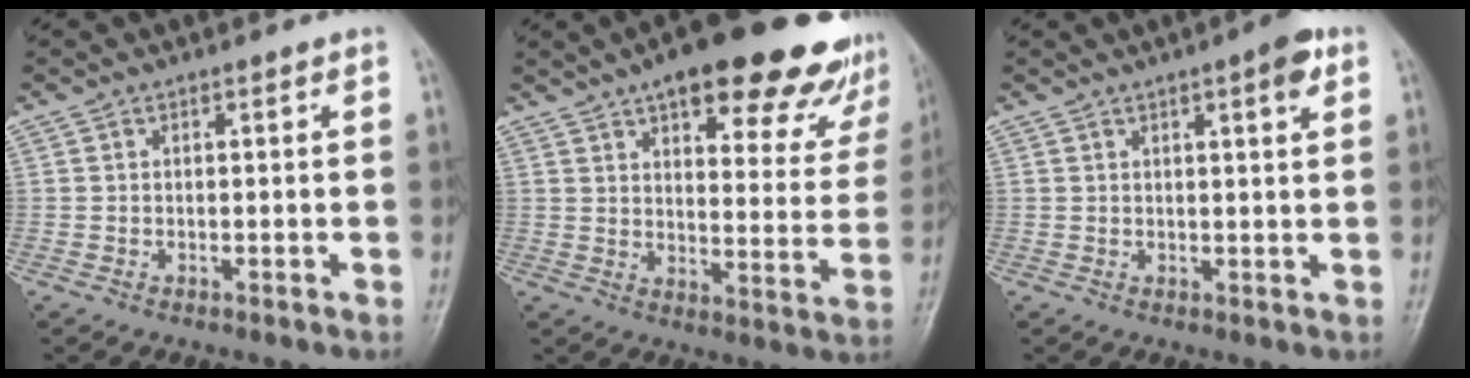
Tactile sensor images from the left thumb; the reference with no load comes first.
{"total": 25.4, "force": [17.7, 8.6, 16.2], "torque": [-0.172, -0.049, 0.220]}
{"total": 4.6, "force": [2.4, 0.9, 3.8], "torque": [-0.049, -0.008, 0.029]}